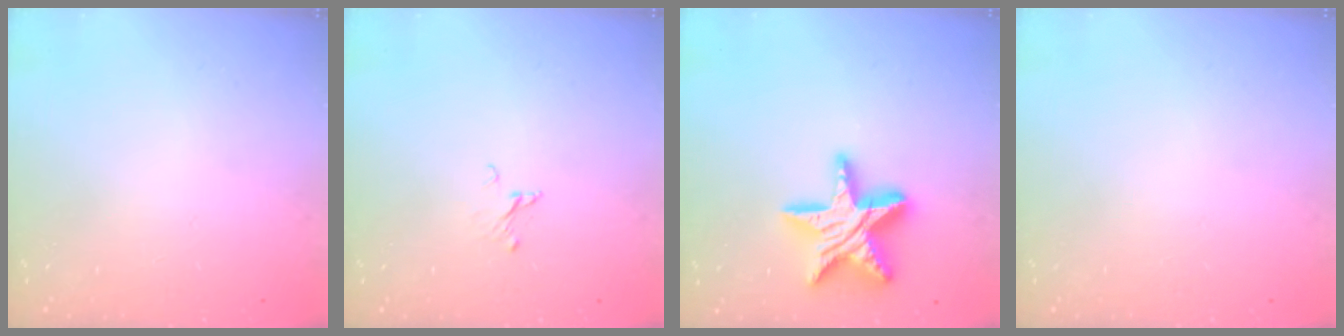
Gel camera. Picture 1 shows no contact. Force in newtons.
{"total": 2.2, "press": 2.2, "slide": 0.1}
{"total": 17.4, "press": 17.3, "slide": 1.5}
{"total": 0.0}